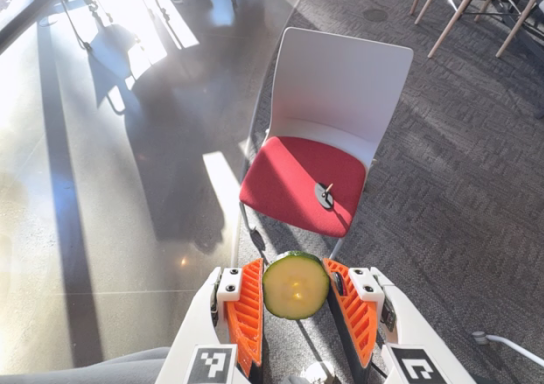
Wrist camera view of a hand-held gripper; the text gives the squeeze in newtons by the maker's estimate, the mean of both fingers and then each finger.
{"total": 6.3, "left": 6.4, "right": 6.3}